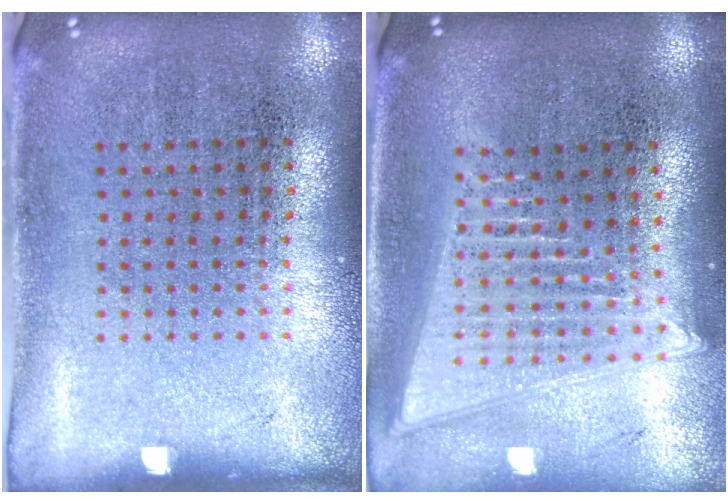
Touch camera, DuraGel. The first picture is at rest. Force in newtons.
{"total": 2.1, "press": 1.8, "slide": 1.0}